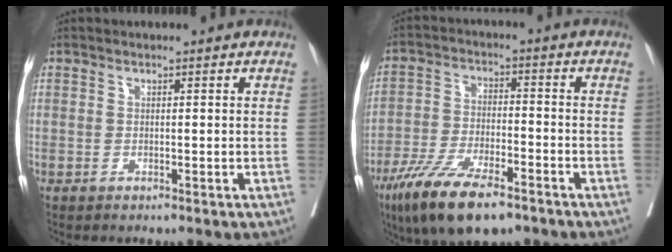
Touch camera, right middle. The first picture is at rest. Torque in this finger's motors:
{"motor_torque": [1.21, -0.93, 0.28, 0.13]}